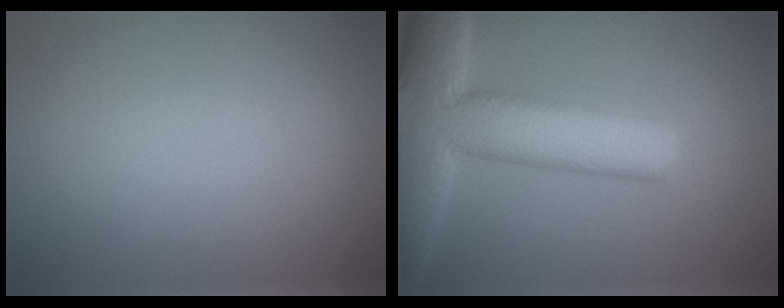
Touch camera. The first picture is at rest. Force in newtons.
{"total": 11.1, "press": 11.1, "slide": 0.6}